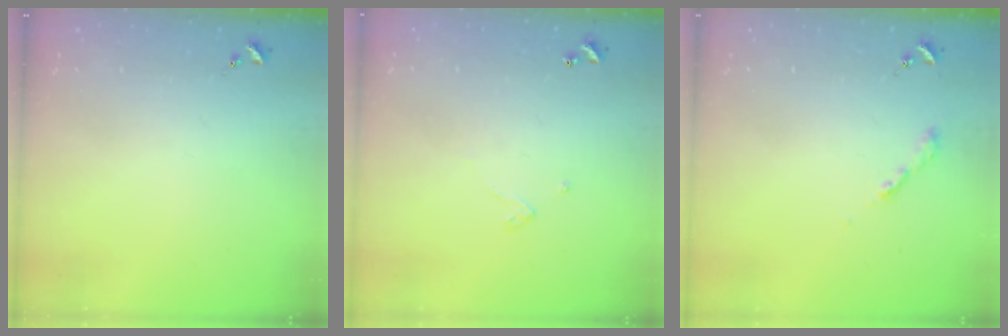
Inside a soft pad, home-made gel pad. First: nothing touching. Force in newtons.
{"total": 3.4, "press": 3.4, "slide": 0.1}
{"total": 3.1, "press": 3.1, "slide": 0.2}